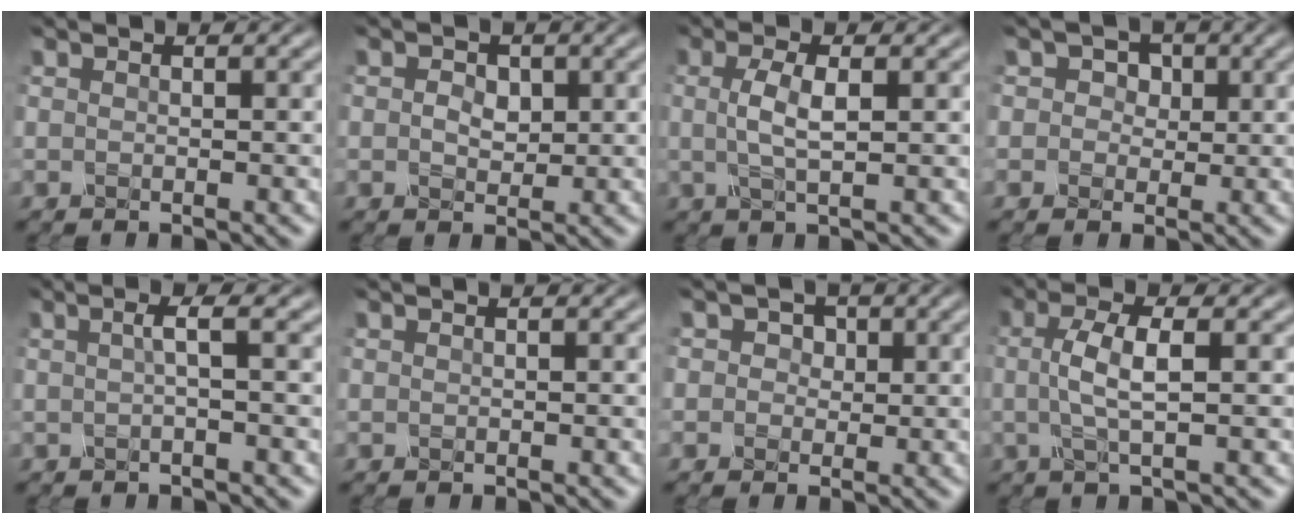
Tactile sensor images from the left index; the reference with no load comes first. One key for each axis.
{"total": 1.9, "fx": 0.1, "fy": 1.5, "fz": 1.1, "tx": -0.024, "ty": -0.001, "tz": -0.003}
{"total": 2.7, "fx": -0.1, "fy": 0.7, "fz": 2.6, "tx": -0.054, "ty": 0.003, "tz": -0.005}
{"total": 3.8, "fx": 1.3, "fy": 3.1, "fz": 1.7, "tx": -0.030, "ty": 0.003, "tz": 0.007}
{"total": 1.7, "fx": -0.1, "fy": 0.3, "fz": 1.7, "tx": -0.029, "ty": 0.006, "tz": -0.010}
{"total": 0.0}
{"total": 2.9, "fx": 0.9, "fy": 2.5, "fz": 1.3, "tx": -0.025, "ty": 0.002, "tz": 0.002}
{"total": 3.2, "fx": -0.3, "fy": 0.6, "fz": 3.1, "tx": -0.068, "ty": 0.002, "tz": -0.008}